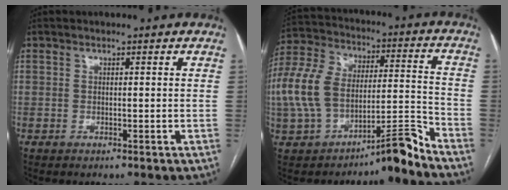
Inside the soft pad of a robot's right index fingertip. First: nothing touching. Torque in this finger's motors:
{"motor_torque": [0.96, -0.13, 0.35, 0.15]}